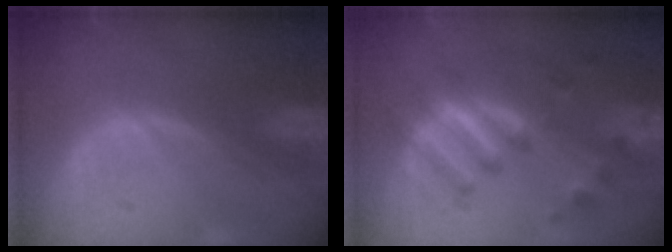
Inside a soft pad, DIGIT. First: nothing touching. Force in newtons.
{"total": 8.2, "press": 8.0, "slide": 1.7}